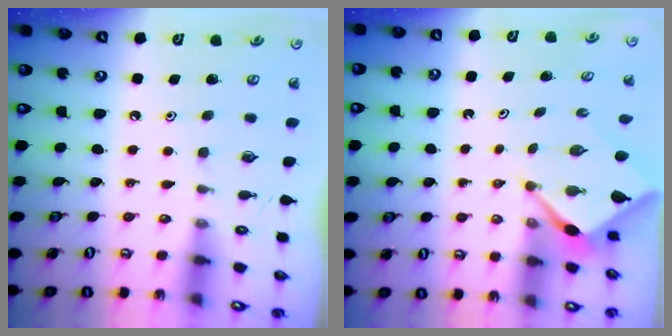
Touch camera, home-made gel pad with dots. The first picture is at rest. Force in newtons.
{"total": 2.3, "press": 2.3, "slide": 0.3}